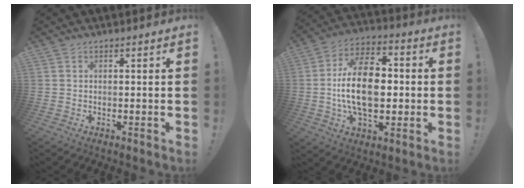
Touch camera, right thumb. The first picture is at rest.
{"total": 19.8, "force": [-1.2, 11.8, 15.8], "torque": [-0.300, 0.006, -0.023]}